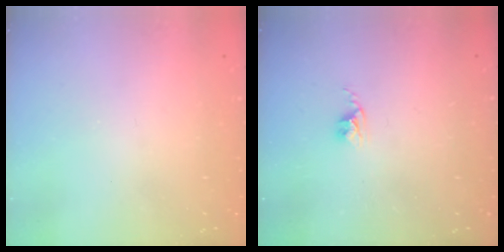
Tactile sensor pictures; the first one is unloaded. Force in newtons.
{"total": 2.4, "press": 2.4, "slide": 0.3}